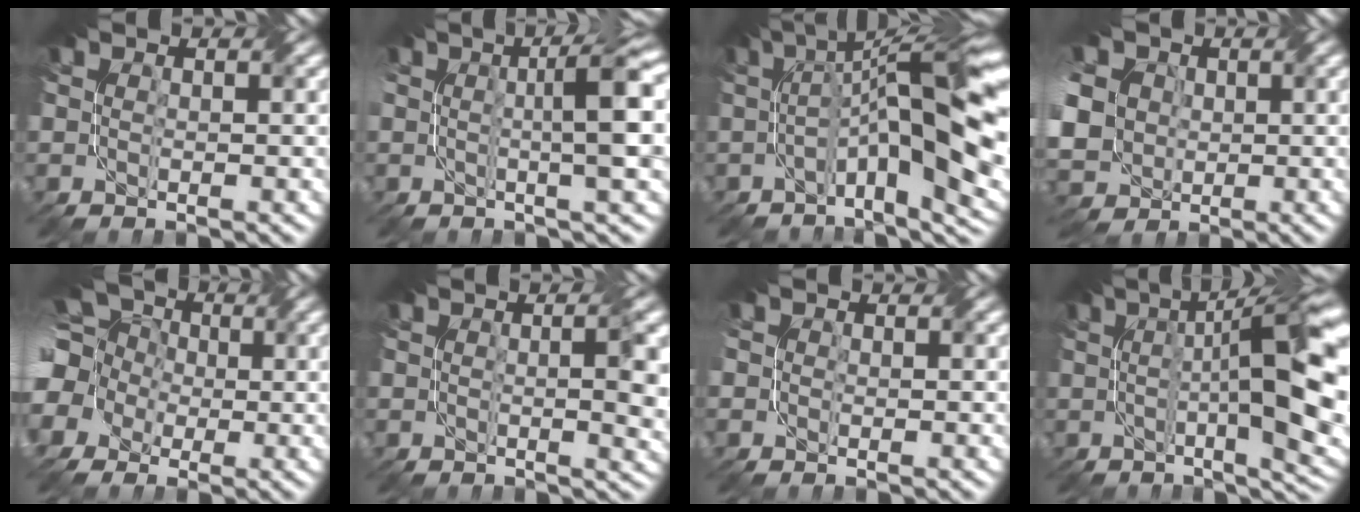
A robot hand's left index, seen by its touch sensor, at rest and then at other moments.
{"total": 6.3, "force": [0.9, 1.0, 6.1], "torque": [-0.077, 0.018, 0.007]}
{"total": 11.4, "force": [-0.2, 2.7, 11.1], "torque": [-0.161, 0.021, -0.013]}
{"total": 12.7, "force": [2.1, 10.7, 6.4], "torque": [-0.162, 0.019, 0.007]}
{"total": 14.1, "force": [0.7, 12.3, 6.8], "torque": [-0.183, 0.017, -0.036]}
{"total": 4.4, "force": [0.4, 1.4, 4.1], "torque": [-0.040, 0.007, 0.001]}
{"total": 0.7, "force": [-0.2, 0.7, -0.1], "torque": [0.002, -0.004, -0.005]}
{"total": 12.4, "force": [0.8, 3.0, 12.0], "torque": [-0.147, 0.014, 0.018]}